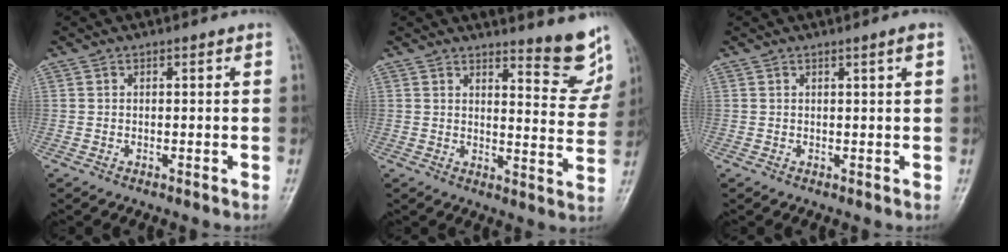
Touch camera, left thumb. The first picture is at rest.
{"total": 8.9, "force": [7.5, 1.8, 4.5], "torque": [-0.033, -0.071, 0.092]}
{"total": 1.4, "force": [0.7, -0.3, 1.2], "torque": [-0.022, -0.004, 0.013]}